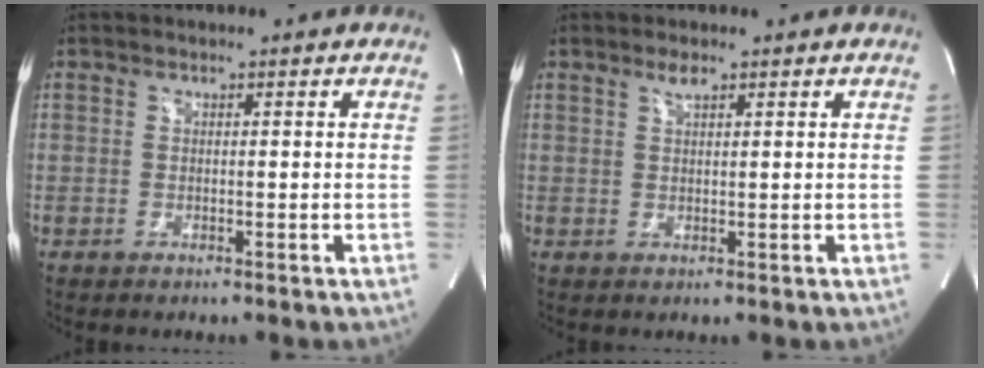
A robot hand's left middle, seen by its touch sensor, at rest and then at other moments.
{"total": 1.4, "force": [1.1, 0.2, 0.9], "torque": [-0.022, 0.003, 0.022]}